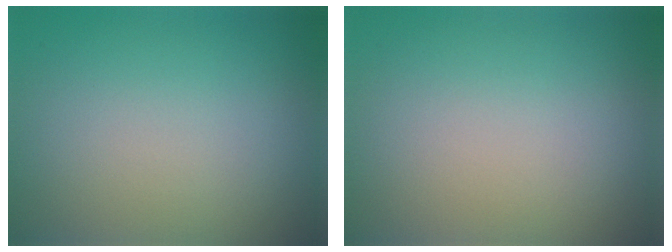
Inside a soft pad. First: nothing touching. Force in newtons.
{"total": 0.0}